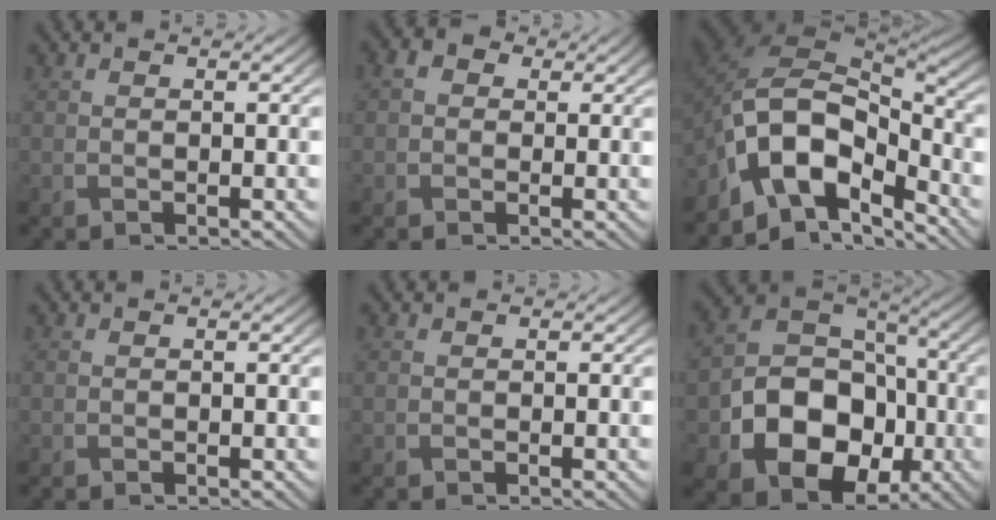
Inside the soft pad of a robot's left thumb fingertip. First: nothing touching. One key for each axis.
{"total": 2.1, "fx": 0.2, "fy": 1.9, "fz": 0.9, "tx": -0.022, "ty": 0.006, "tz": -0.004}
{"total": 13.5, "fx": -6.0, "fy": 7.5, "fz": 9.4, "tx": -0.180, "ty": -0.014, "tz": -0.118}
{"total": 0.0}
{"total": 0.0}
{"total": 13.5, "fx": -4.2, "fy": 10.1, "fz": 8.0, "tx": -0.157, "ty": -0.031, "tz": -0.078}